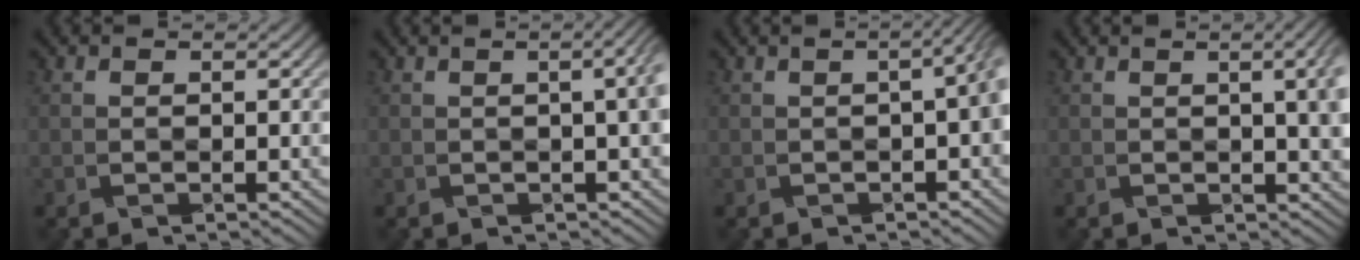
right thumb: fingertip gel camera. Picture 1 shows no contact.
{"total": 4.0, "force": [0.1, 0.9, 3.9], "torque": [-0.038, 0.016, 0.002]}
{"total": 4.1, "force": [-0.4, 1.0, 4.0], "torque": [-0.044, 0.007, 0.000]}
{"total": 5.6, "force": [0.8, 1.4, 5.3], "torque": [-0.059, 0.010, 0.016]}